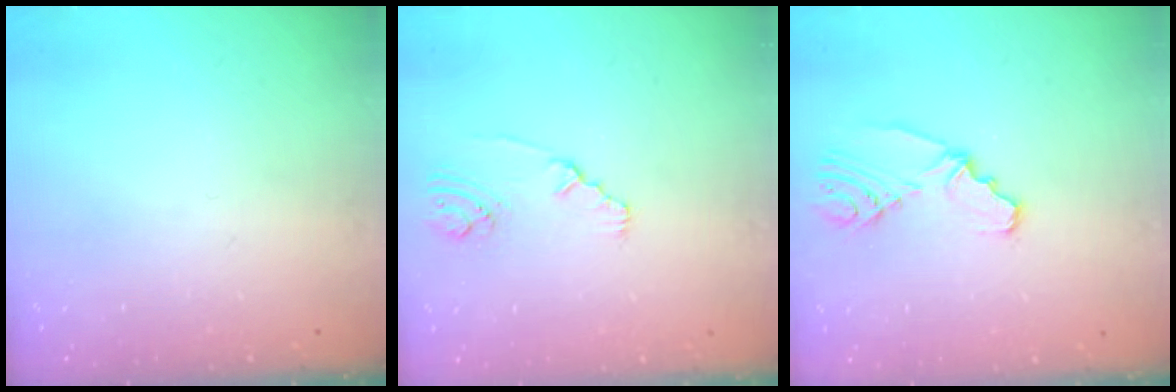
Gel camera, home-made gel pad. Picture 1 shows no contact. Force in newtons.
{"total": 2.3, "press": 2.3, "slide": 0.4}
{"total": 5.3, "press": 3.4, "slide": 4.1}